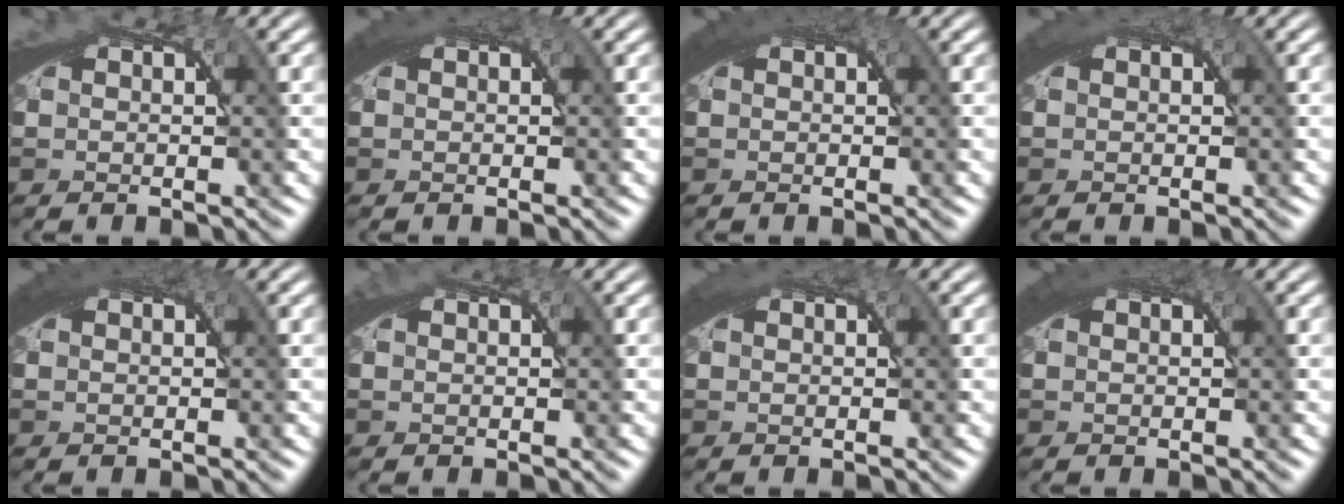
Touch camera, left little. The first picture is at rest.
{"total": 2.3, "force": [1.2, 0.6, 1.9], "torque": [-0.022, 0.010, 0.014]}
{"total": 2.8, "force": [1.4, 0.7, 2.3], "torque": [-0.026, 0.013, 0.016]}
{"total": 1.8, "force": [1.1, 0.3, 1.4], "torque": [-0.015, 0.009, 0.013]}
{"total": 2.7, "force": [1.3, 0.7, 2.2], "torque": [-0.027, 0.012, 0.016]}
{"total": 0.0}
{"total": 1.9, "force": [1.0, 0.5, 1.5], "torque": [-0.018, 0.008, 0.013]}
{"total": 2.5, "force": [1.3, 0.6, 2.0], "torque": [-0.023, 0.012, 0.015]}